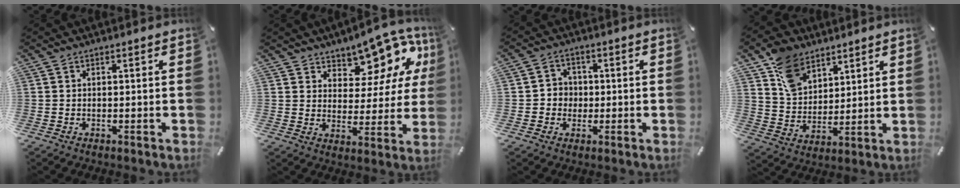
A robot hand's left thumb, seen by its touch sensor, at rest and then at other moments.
{"total": 11.5, "force": [9.3, 6.1, 3.1], "torque": [-0.048, -0.086, 0.166]}
{"total": 4.6, "force": [-0.7, 4.5, 0.7], "torque": [-0.016, 0.014, -0.014]}
{"total": 10.3, "force": [6.7, 6.9, 3.6], "torque": [-0.083, -0.026, 0.133]}